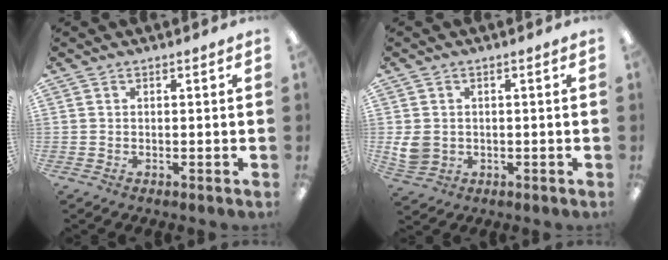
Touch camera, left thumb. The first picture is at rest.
{"total": 5.0, "force": [0.4, 4.4, 2.5], "torque": [-0.052, 0.002, 0.010]}